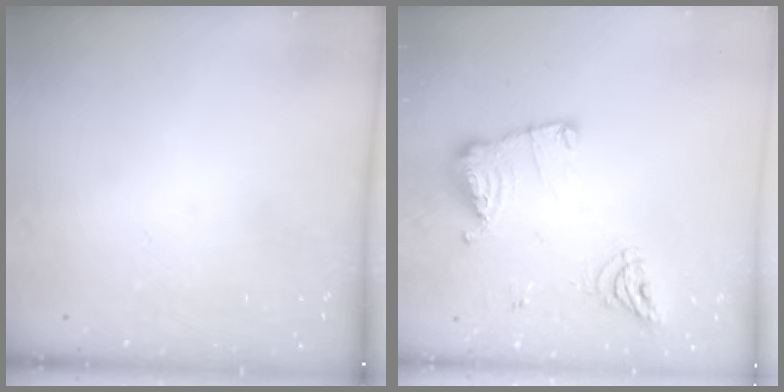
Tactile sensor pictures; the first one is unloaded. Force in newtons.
{"total": 13.2, "press": 13.2, "slide": 1.2}